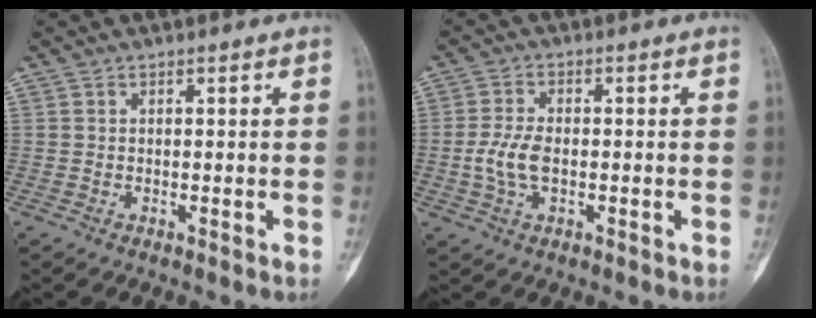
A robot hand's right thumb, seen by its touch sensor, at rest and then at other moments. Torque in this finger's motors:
{"motor_torque": [0.98, 0.86, 0.82, -0.24, 0.12]}